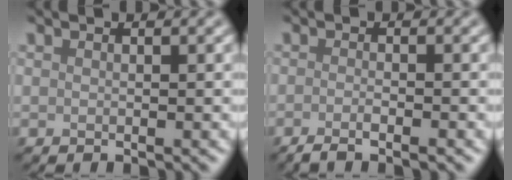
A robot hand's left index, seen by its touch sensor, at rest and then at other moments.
{"total": 2.5, "force": [-1.5, 0.6, 1.9], "torque": [-0.024, -0.002, -0.032]}